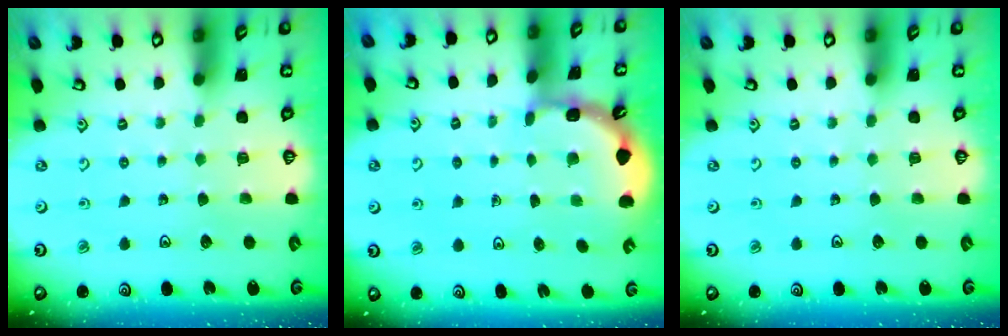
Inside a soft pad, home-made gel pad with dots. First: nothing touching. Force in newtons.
{"total": 2.2, "press": 2.2, "slide": 0.4}
{"total": 0.0}